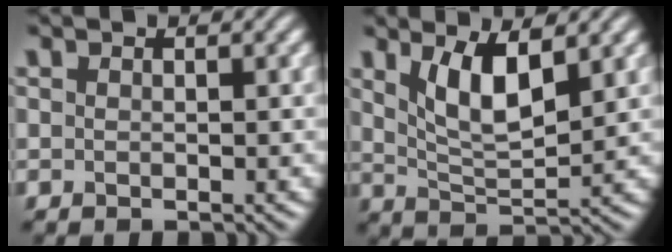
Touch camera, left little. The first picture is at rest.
{"total": 5.0, "force": [2.2, 1.6, 4.1], "torque": [-0.088, -0.008, 0.045]}